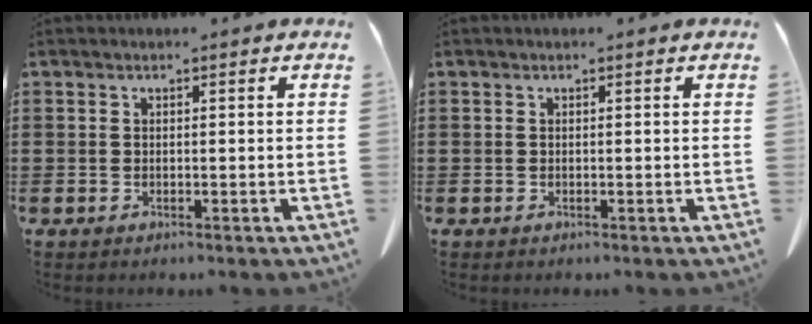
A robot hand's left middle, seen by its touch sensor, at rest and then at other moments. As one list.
[{"total": 0.0}]